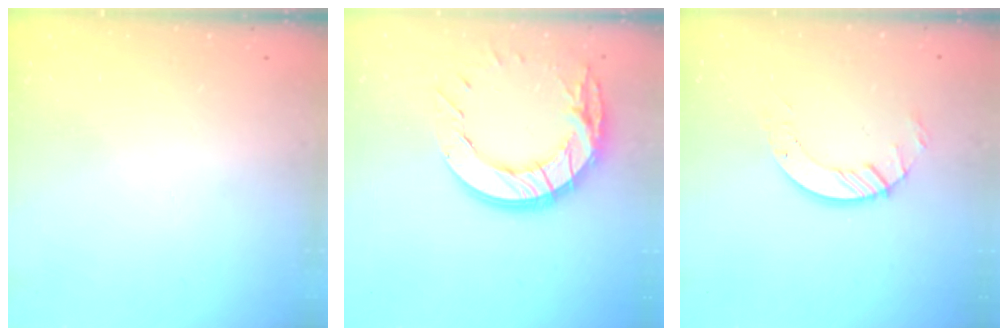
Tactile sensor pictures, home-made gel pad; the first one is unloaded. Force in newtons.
{"total": 15.9, "press": 15.9, "slide": 1.3}
{"total": 7.0, "press": 7.0, "slide": 0.6}